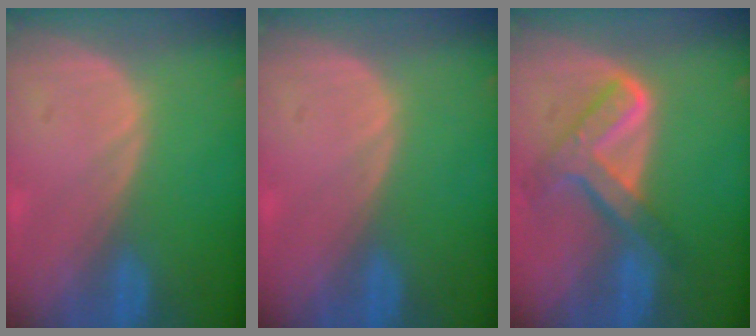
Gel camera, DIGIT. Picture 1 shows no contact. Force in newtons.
{"total": 0.0}
{"total": 7.7, "press": 6.5, "slide": 4.1}